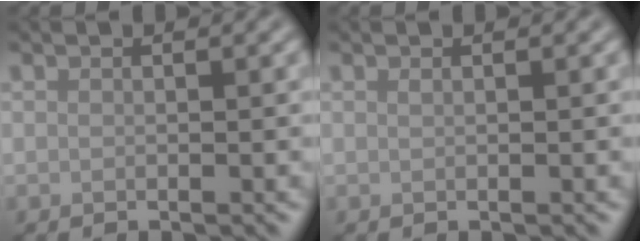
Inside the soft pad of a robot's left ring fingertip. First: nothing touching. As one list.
[{"total": 0.0}]